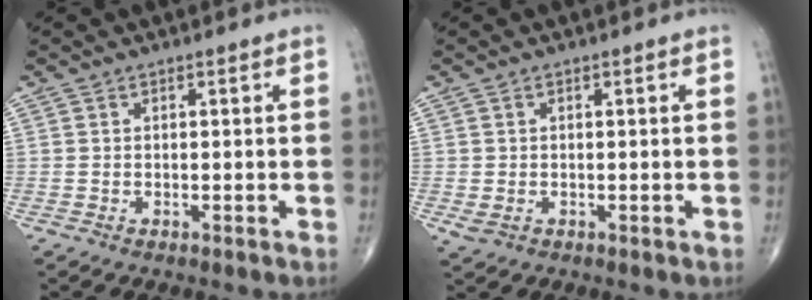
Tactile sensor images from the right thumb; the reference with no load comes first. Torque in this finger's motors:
{"motor_torque": [0.69, 0.73, 0.10, -0.54, 0.03]}